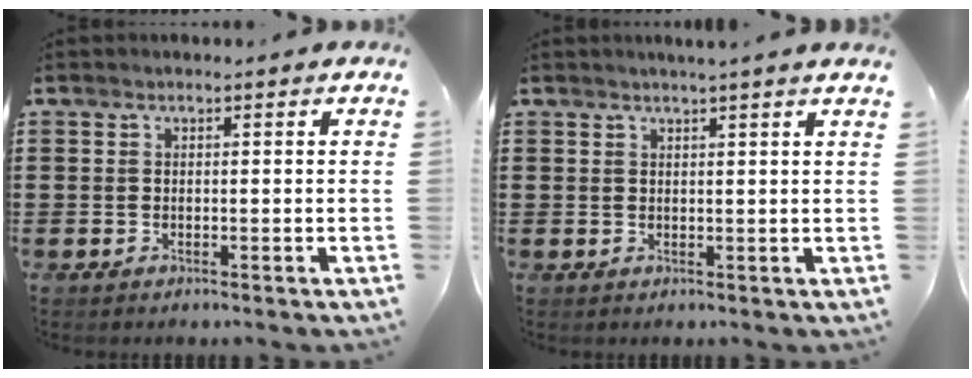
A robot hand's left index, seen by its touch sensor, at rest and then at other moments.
{"total": 1.6, "force": [1.4, -0.5, 0.7], "torque": [-0.012, -0.003, 0.026]}